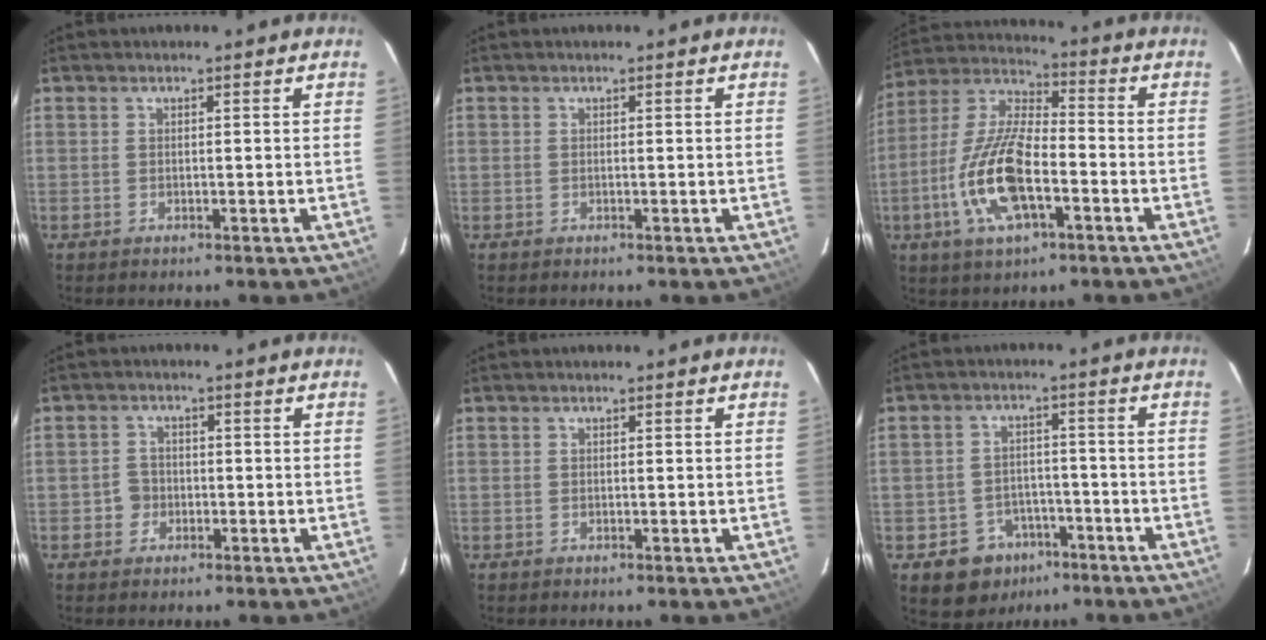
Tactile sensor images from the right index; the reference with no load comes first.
{"total": 0.0}
{"total": 16.2, "force": [-5.5, 6.3, 13.9], "torque": [-0.293, -0.007, -0.107]}
{"total": 2.9, "force": [-1.2, 2.6, 0.4], "torque": [-0.007, 0.008, -0.022]}
{"total": 0.0}
{"total": 10.4, "force": [-6.2, 7.8, 3.0], "torque": [-0.073, 0.026, -0.072]}